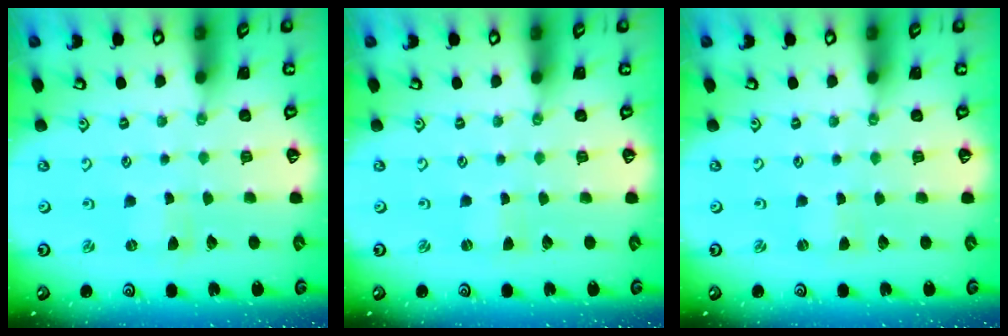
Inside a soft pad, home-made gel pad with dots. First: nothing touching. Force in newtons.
{"total": 0.0}
{"total": 0.0}